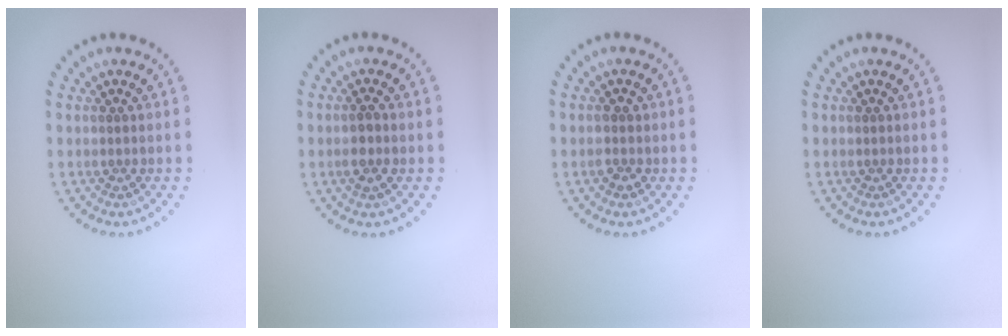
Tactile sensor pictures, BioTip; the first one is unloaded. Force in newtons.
{"total": 1.8, "press": 1.8, "slide": 0.5}
{"total": 1.5, "press": 1.5, "slide": 0.2}
{"total": 0.0}